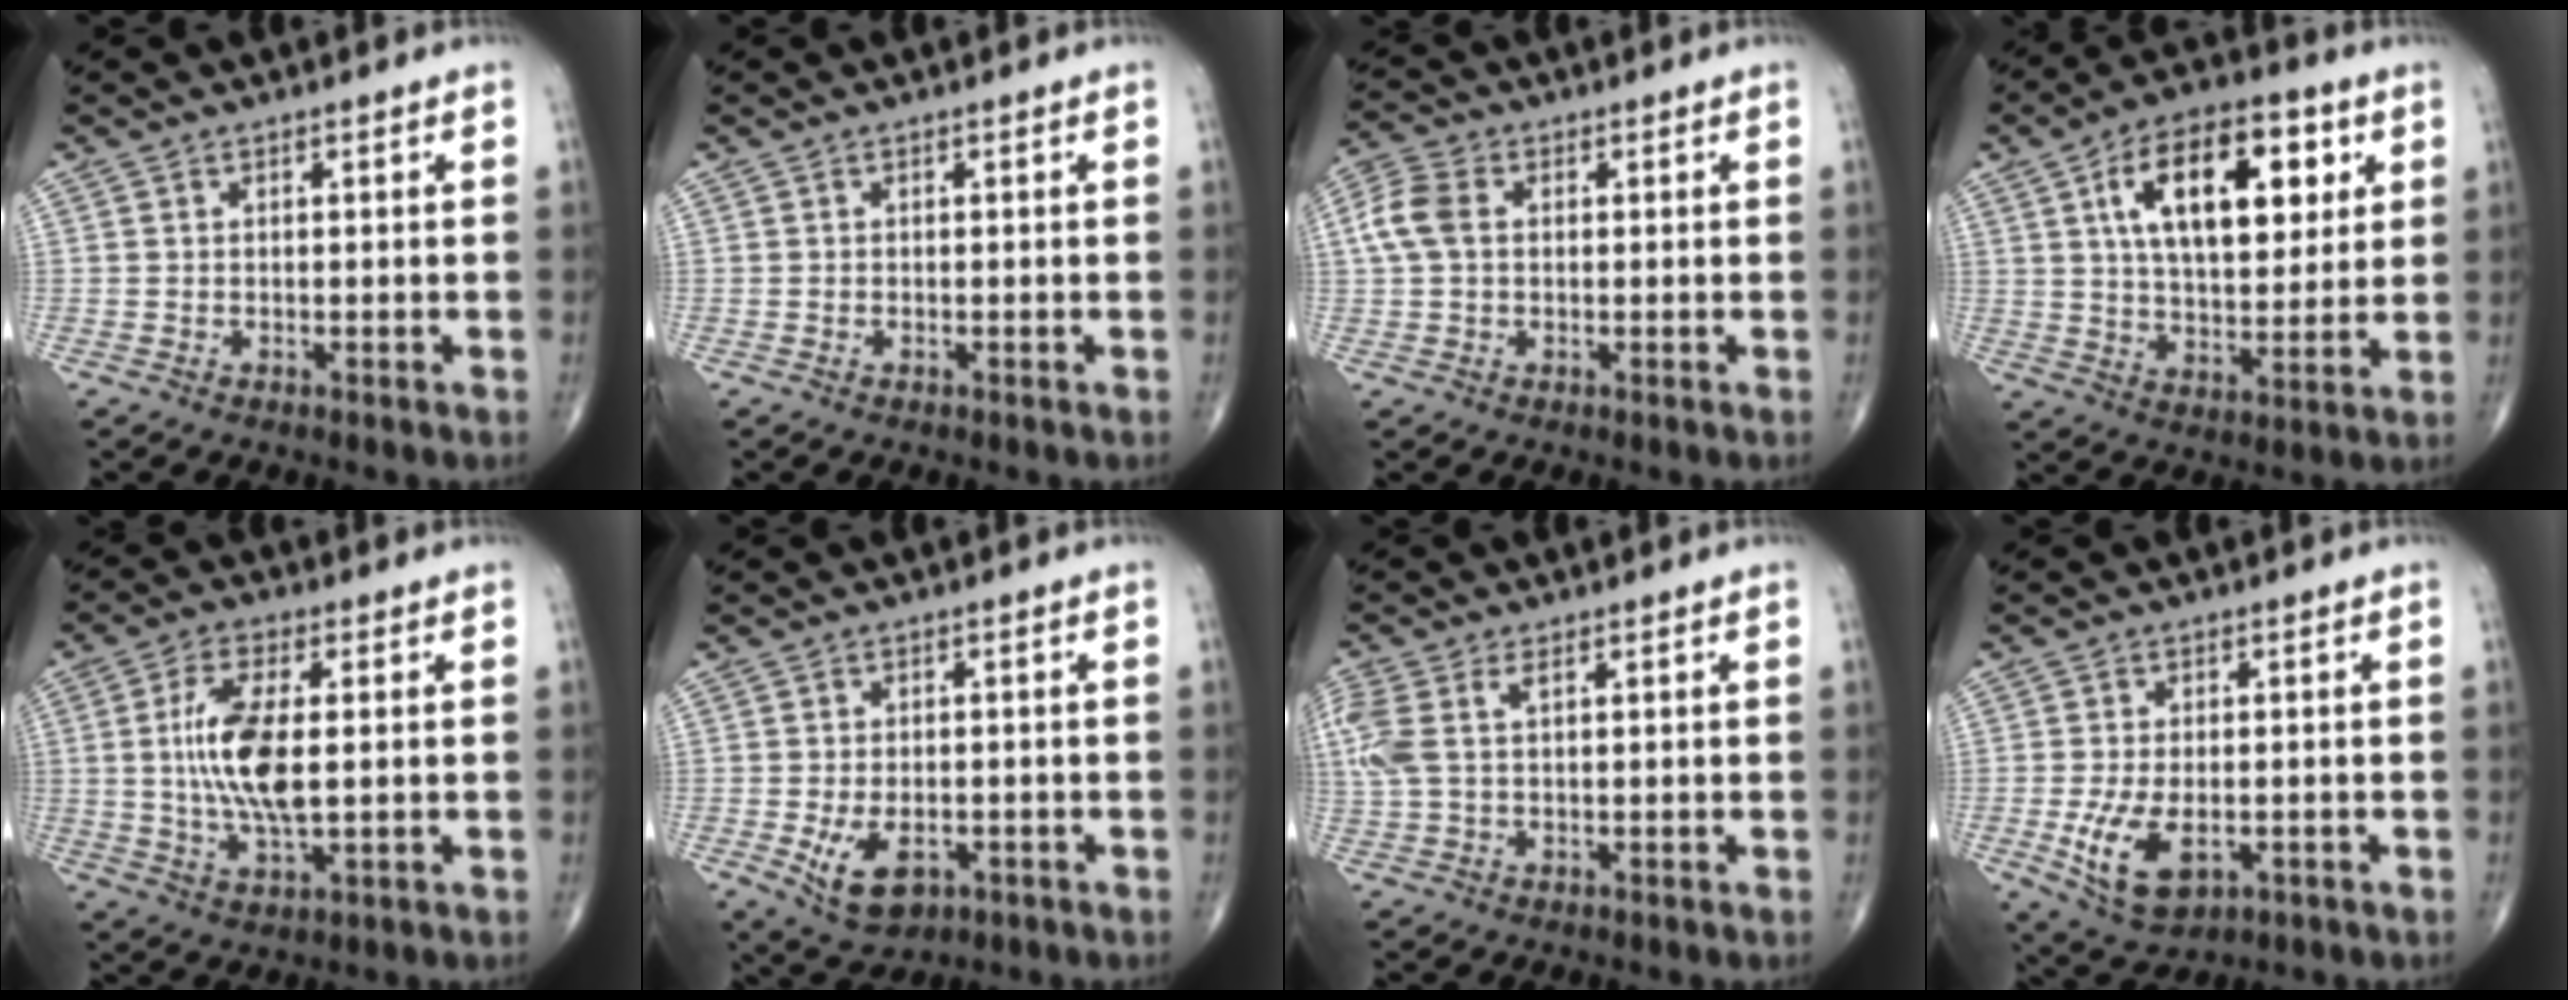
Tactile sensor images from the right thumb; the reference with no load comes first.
{"total": 0.0}
{"total": 6.1, "force": [0.7, 4.3, 4.3], "torque": [-0.105, 0.017, 0.009]}
{"total": 18.9, "force": [6.2, 9.6, 15.1], "torque": [-0.202, -0.012, 0.099]}
{"total": 11.4, "force": [0.5, 4.4, 10.5], "torque": [-0.214, -0.009, 0.010]}
{"total": 7.3, "force": [-2.3, 4.3, 5.4], "torque": [-0.087, -0.002, -0.027]}
{"total": 7.3, "force": [2.1, 3.9, 5.8], "torque": [-0.175, 0.021, 0.047]}
{"total": 9.4, "force": [-2.4, 5.1, 7.5], "torque": [-0.141, -0.008, -0.030]}